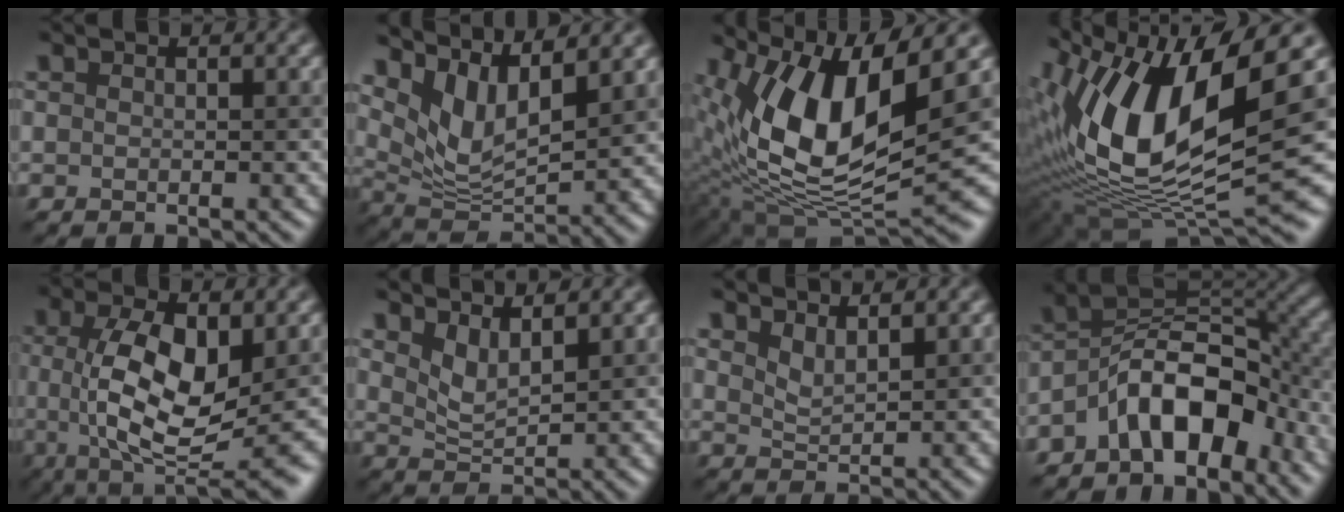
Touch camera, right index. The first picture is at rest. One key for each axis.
{"total": 7.0, "fx": 4.1, "fy": 2.4, "fz": 5.2, "tx": -0.107, "ty": -0.011, "tz": 0.082}
{"total": 12.6, "fx": 3.6, "fy": 4.3, "fz": 11.3, "tx": -0.223, "ty": 0.000, "tz": 0.071}
{"total": 13.8, "fx": 3.6, "fy": 5.4, "fz": 12.2, "tx": -0.246, "ty": -0.003, "tz": 0.062}
{"total": 9.3, "fx": -0.2, "fy": 3.2, "fz": 8.7, "tx": -0.156, "ty": -0.007, "tz": -0.002}
{"total": 3.1, "fx": 2.2, "fy": 0.8, "fz": 2.1, "tx": -0.047, "ty": -0.012, "tz": 0.047}
{"total": 2.3, "fx": 1.9, "fy": 0.4, "fz": 1.3, "tx": -0.023, "ty": -0.006, "tz": 0.040}
{"total": 8.5, "fx": -4.5, "fy": 4.2, "fz": 5.9, "tx": -0.077, "ty": 0.018, "tz": -0.092}